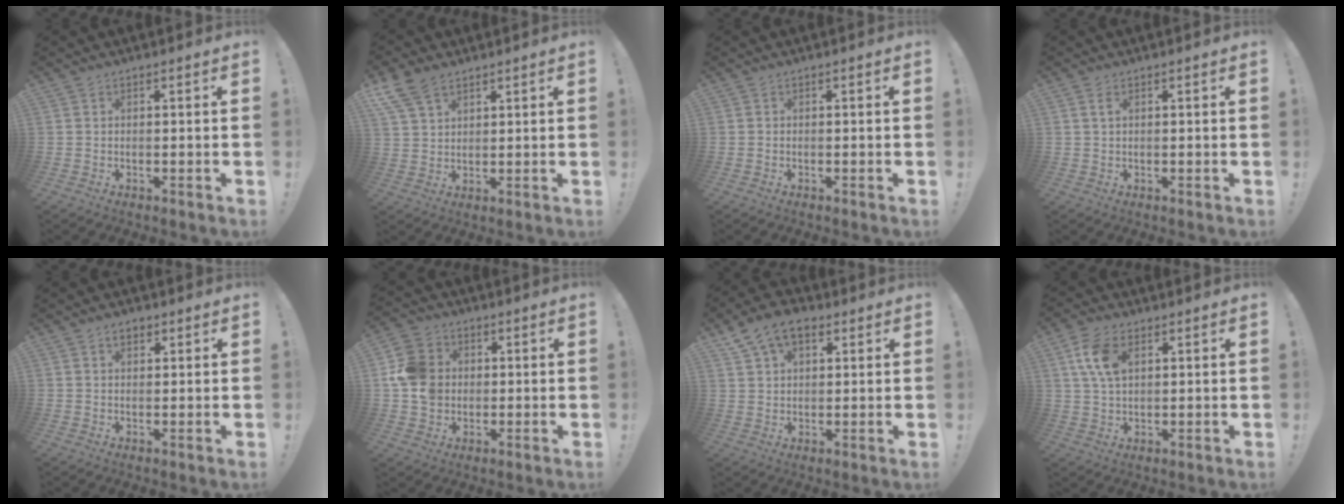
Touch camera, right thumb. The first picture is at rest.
{"total": 8.8, "force": [6.0, 4.9, 4.3], "torque": [-0.080, -0.021, 0.121]}
{"total": 0.0}
{"total": 2.0, "force": [0.9, 0.9, 1.6], "torque": [-0.032, 0.002, 0.015]}
{"total": 2.8, "force": [1.4, 1.8, 1.6], "torque": [-0.027, 0.002, 0.025]}
{"total": 11.5, "force": [0.6, 10.2, 5.2], "torque": [-0.087, 0.009, 0.017]}
{"total": 9.6, "force": [5.1, 6.0, 5.5], "torque": [-0.101, -0.007, 0.099]}
{"total": 9.5, "force": [3.5, 5.7, 6.7], "torque": [-0.136, 0.002, 0.066]}